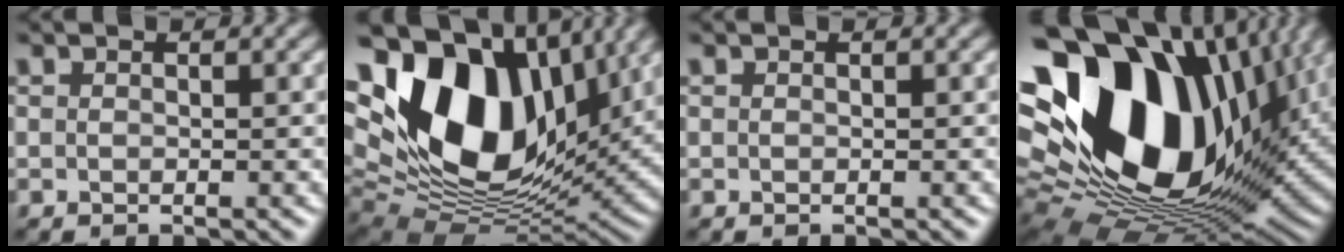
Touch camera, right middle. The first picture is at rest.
{"total": 16.2, "force": [5.7, 10.0, 11.4], "torque": [-0.214, 0.017, 0.096]}
{"total": 0.0}
{"total": 19.4, "force": [5.2, 13.2, 13.3], "torque": [-0.268, -0.003, 0.106]}